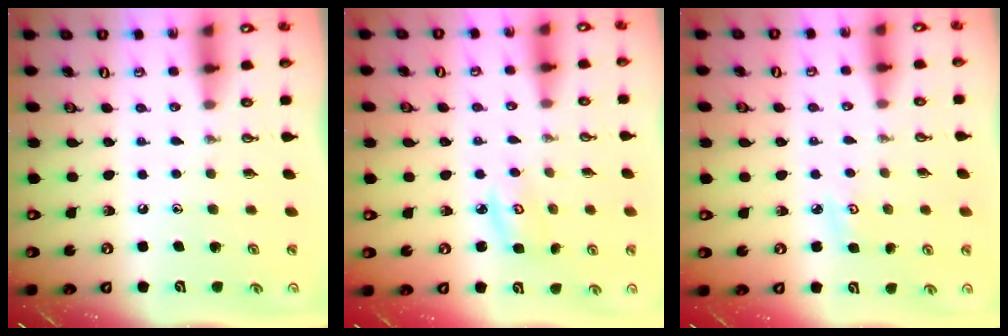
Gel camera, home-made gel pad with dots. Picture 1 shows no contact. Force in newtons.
{"total": 4.7, "press": 4.7, "slide": 0.5}
{"total": 3.2, "press": 3.1, "slide": 0.4}